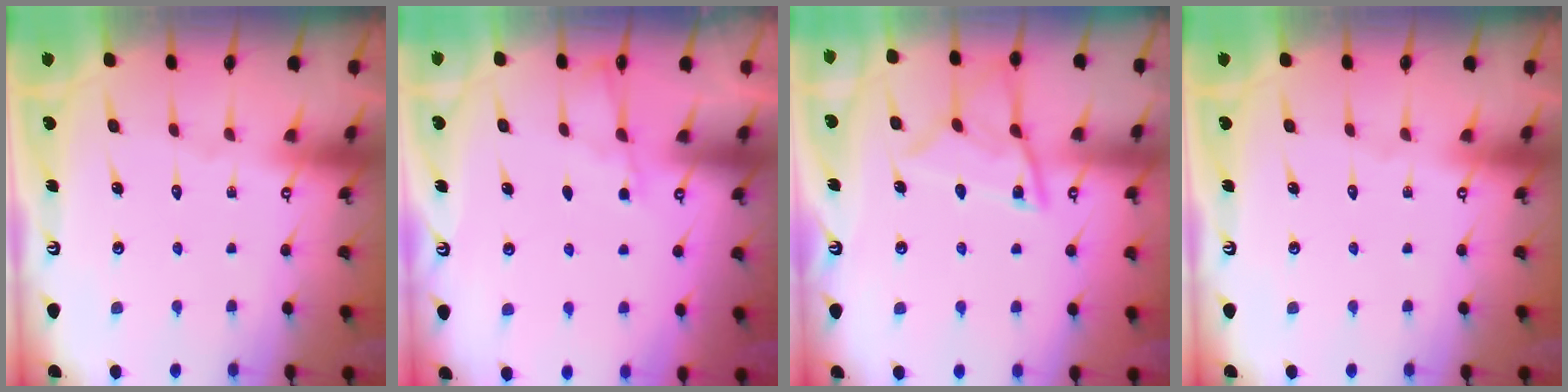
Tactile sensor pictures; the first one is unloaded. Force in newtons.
{"total": 2.6, "press": 2.5, "slide": 0.4}
{"total": 12.7, "press": 12.6, "slide": 1.3}
{"total": 0.0}